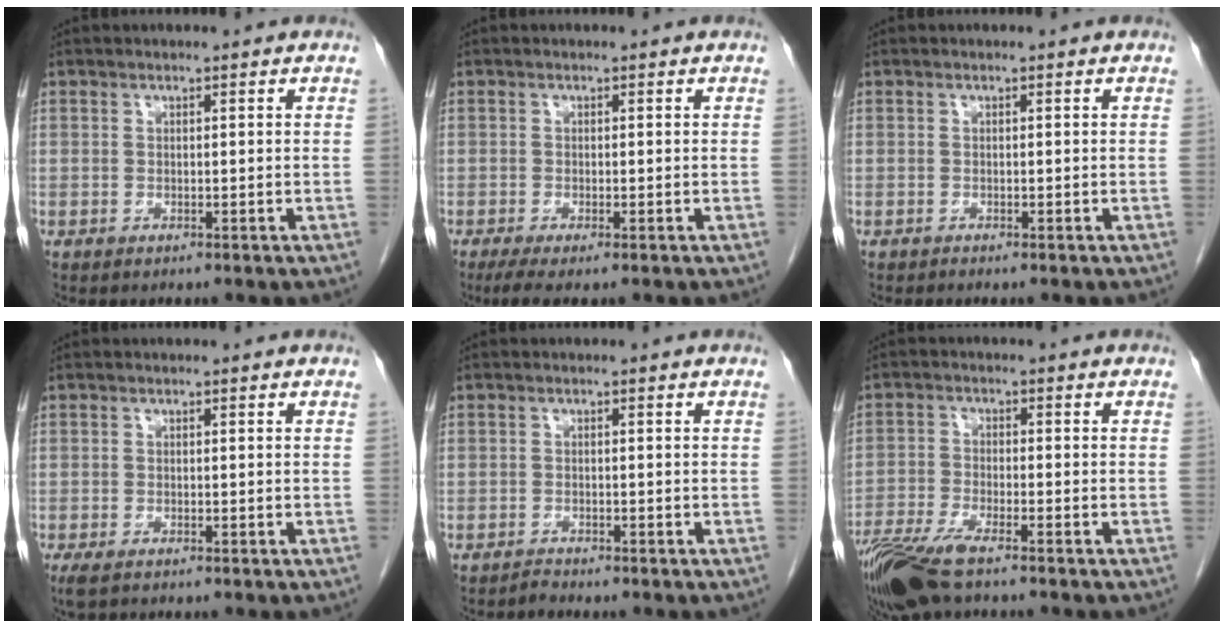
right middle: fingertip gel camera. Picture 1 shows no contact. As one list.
[{"total": 3.4, "force": [-2.2, 0.5, 2.5], "torque": [-0.046, -0.012, -0.037]}, {"total": 0.0}, {"total": 2.1, "force": [-1.6, 0.6, 1.2], "torque": [-0.023, -0.007, -0.026]}, {"total": 0.9, "force": [-0.9, -0.1, -0.2], "torque": [0.006, -0.004, -0.016]}, {"total": 9.6, "force": [-7.2, 1.7, 6.1], "torque": [-0.121, -0.020, -0.133]}]